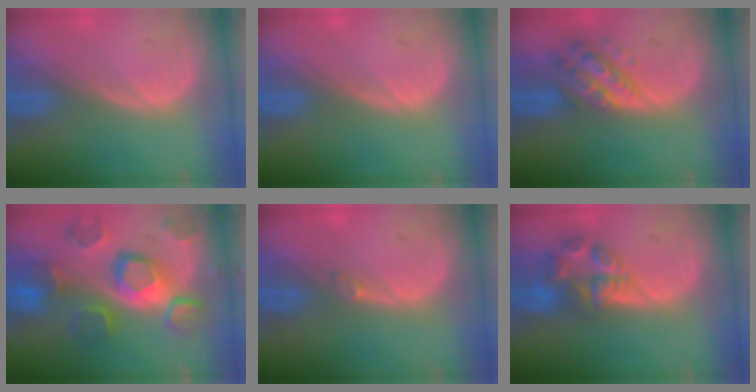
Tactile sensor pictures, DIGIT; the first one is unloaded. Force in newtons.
{"total": 0.0}
{"total": 6.4, "press": 5.7, "slide": 2.9}
{"total": 12.0, "press": 10.6, "slide": 5.6}
{"total": 0.6, "press": 0.6, "slide": 0.1}
{"total": 6.8, "press": 6.2, "slide": 2.9}